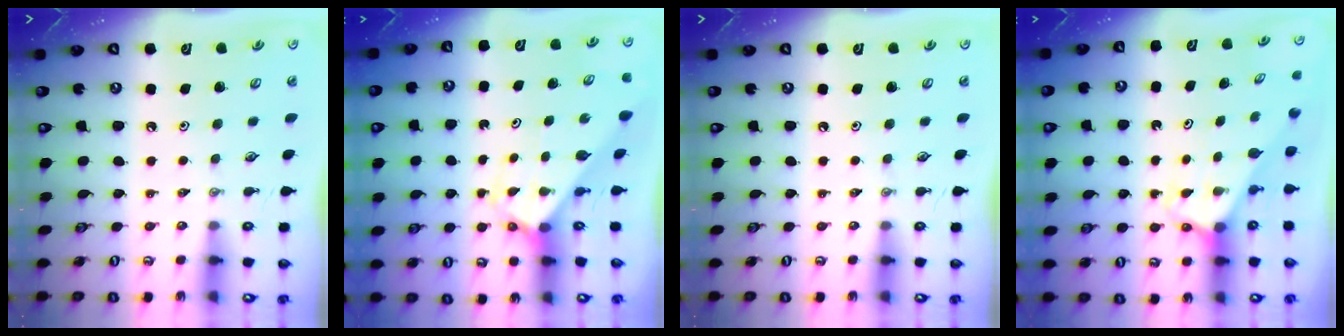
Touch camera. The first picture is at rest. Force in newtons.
{"total": 2.7, "press": 2.7, "slide": 0.1}
{"total": 0.0}
{"total": 2.6, "press": 2.6, "slide": 0.2}